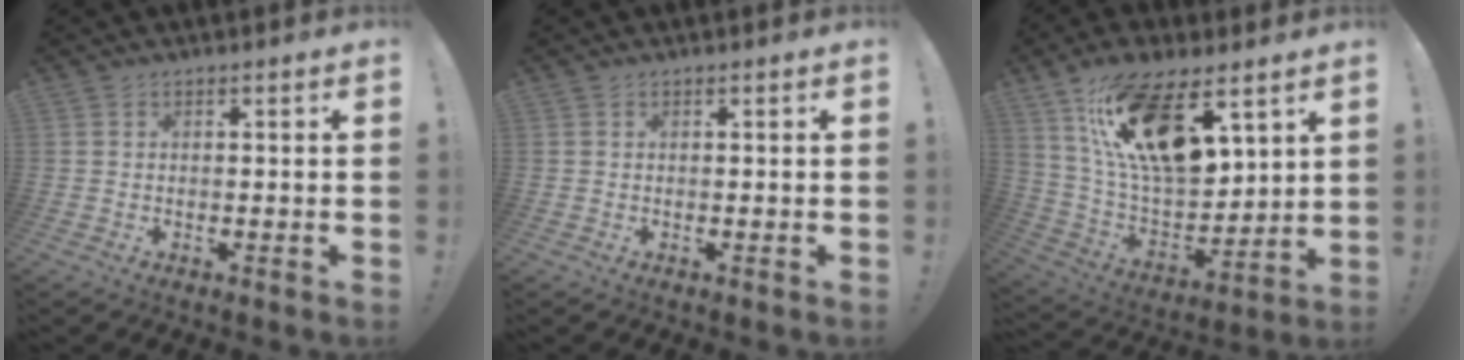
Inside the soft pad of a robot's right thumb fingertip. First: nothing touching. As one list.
[{"total": 0.0}, {"total": 20.5, "force": [11.2, 9.2, 14.5], "torque": [-0.266, -0.061, 0.199]}]